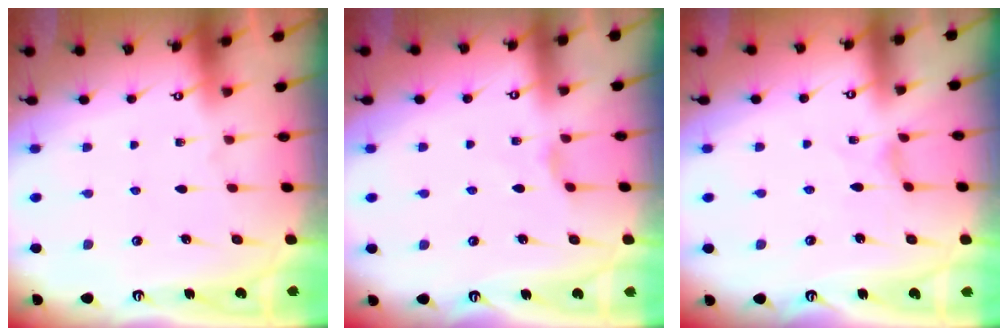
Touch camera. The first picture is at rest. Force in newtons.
{"total": 1.6, "press": 1.5, "slide": 0.4}
{"total": 0.6, "press": 0.5, "slide": 0.2}